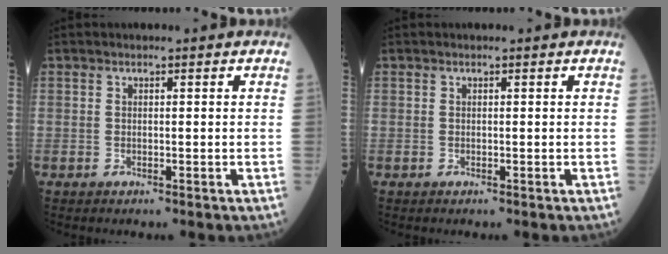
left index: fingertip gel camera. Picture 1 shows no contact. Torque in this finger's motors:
{"motor_torque": [0.14, -0.13, -0.02, 0.01]}